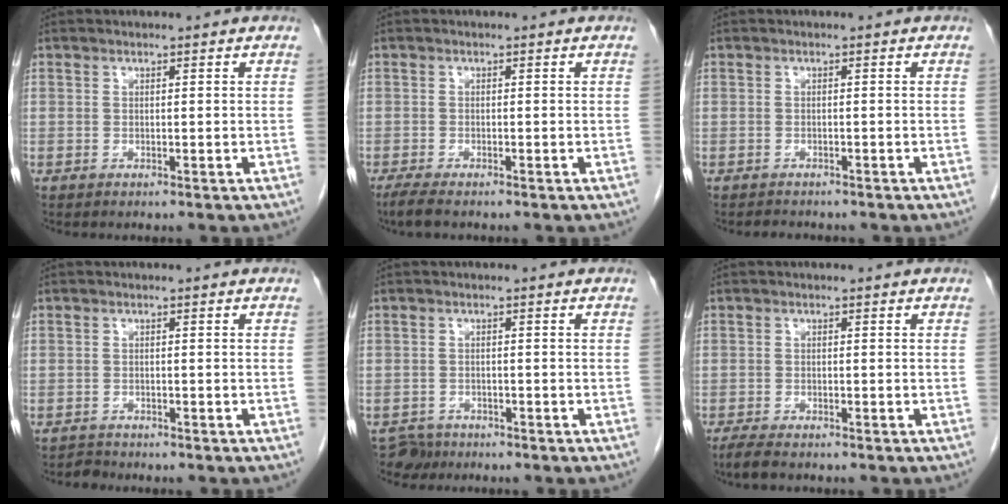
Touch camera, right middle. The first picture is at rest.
{"total": 2.8, "force": [-2.2, 0.5, 1.7], "torque": [-0.040, -0.010, -0.038]}
{"total": 2.3, "force": [-2.0, 0.9, 0.4], "torque": [-0.013, -0.005, -0.027]}
{"total": 1.3, "force": [-1.1, 0.3, -0.5], "torque": [0.008, -0.003, -0.020]}
{"total": 2.6, "force": [-2.1, 1.4, -0.4], "torque": [0.004, 0.004, -0.034]}
{"total": 3.0, "force": [-2.5, 0.7, 1.6], "torque": [-0.039, -0.009, -0.040]}